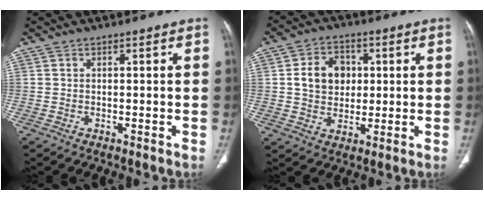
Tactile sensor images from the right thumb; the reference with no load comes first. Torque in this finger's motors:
{"motor_torque": [0.47, 2.13, 0.42, -0.55, 0.08]}